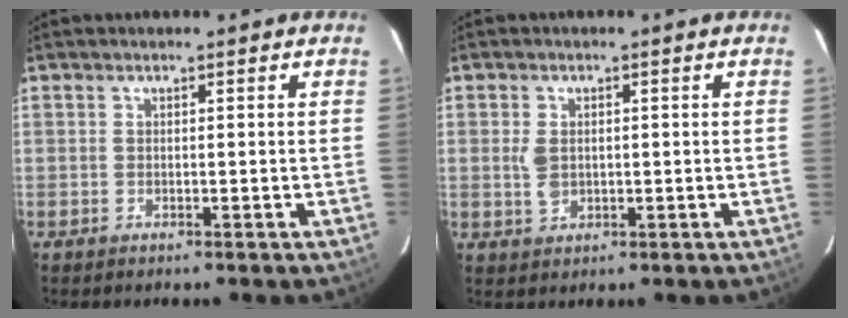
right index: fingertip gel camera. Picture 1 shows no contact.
{"total": 3.0, "force": [0.0, 1.9, 2.3], "torque": [-0.050, 0.000, 0.006]}